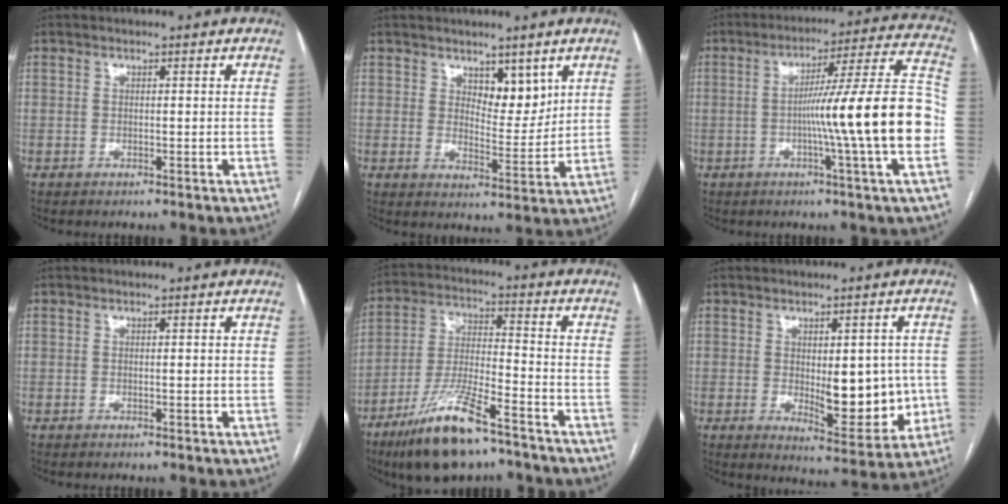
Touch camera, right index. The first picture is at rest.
{"total": 5.5, "force": [3.3, 2.7, 3.5], "torque": [-0.048, -0.007, 0.056]}
{"total": 17.8, "force": [-3.1, -1.4, 17.4], "torque": [-0.256, 0.010, -0.057]}
{"total": 0.7, "force": [0.1, 0.1, 0.6], "torque": [-0.010, 0.000, 0.001]}
{"total": 14.3, "force": [-9.7, 2.9, 10.1], "torque": [-0.203, -0.023, -0.174]}
{"total": 10.5, "force": [-0.6, 4.1, 9.6], "torque": [-0.125, -0.007, 0.007]}